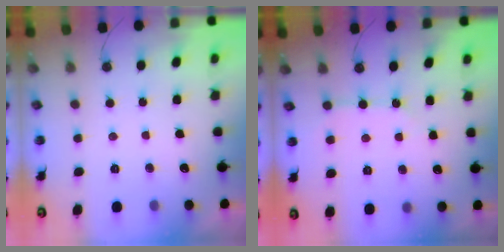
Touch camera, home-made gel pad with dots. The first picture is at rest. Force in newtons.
{"total": 3.8, "press": 3.8, "slide": 0.4}